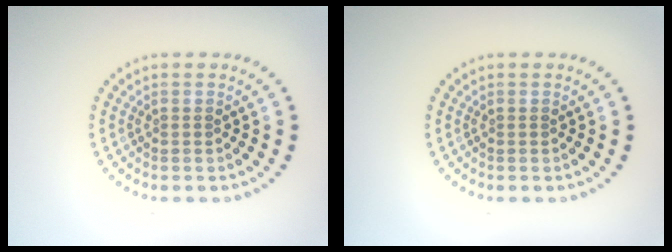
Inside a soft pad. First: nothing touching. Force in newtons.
{"total": 0.0}